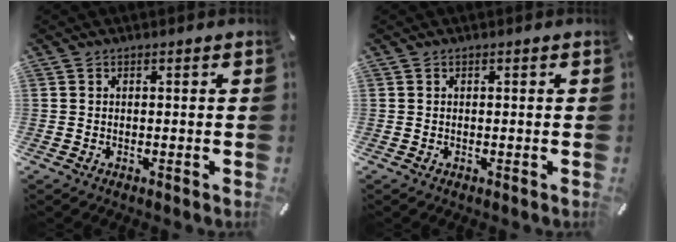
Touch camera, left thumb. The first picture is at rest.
{"total": 0.0}